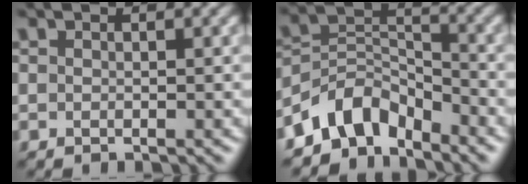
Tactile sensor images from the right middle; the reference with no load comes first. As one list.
[{"total": 5.7, "force": [-4.5, 2.9, 2.1], "torque": [-0.026, 0.006, -0.093]}]